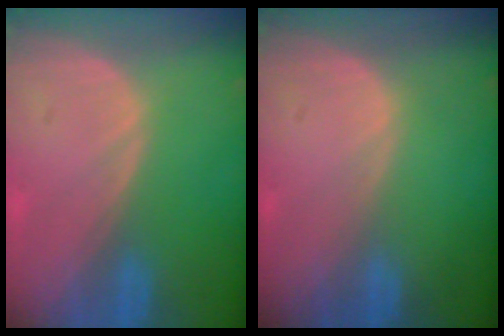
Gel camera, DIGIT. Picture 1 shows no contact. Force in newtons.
{"total": 0.0}